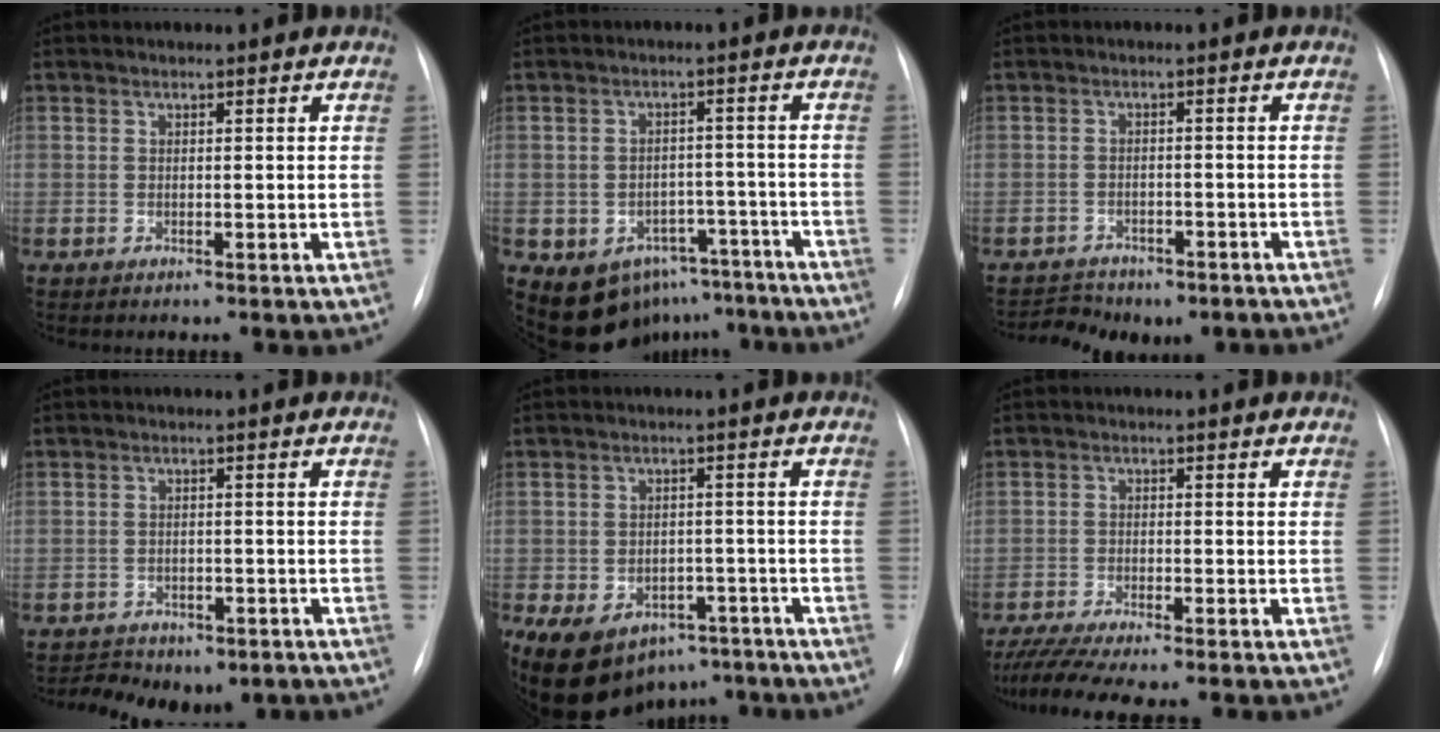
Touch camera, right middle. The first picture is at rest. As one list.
[{"total": 11.0, "force": [-7.5, 7.5, 2.8], "torque": [-0.032, 0.035, -0.090]}, {"total": 6.6, "force": [-5.3, 3.6, 1.6], "torque": [-0.023, 0.017, -0.064]}, {"total": 10.0, "force": [-7.6, 5.2, 4.0], "torque": [-0.067, 0.011, -0.090]}, {"total": 15.6, "force": [-9.9, 10.1, 6.7], "torque": [-0.144, 0.009, -0.129]}, {"total": 10.8, "force": [-9.4, 0.2, 5.3], "torque": [-0.072, -0.016, -0.144]}]